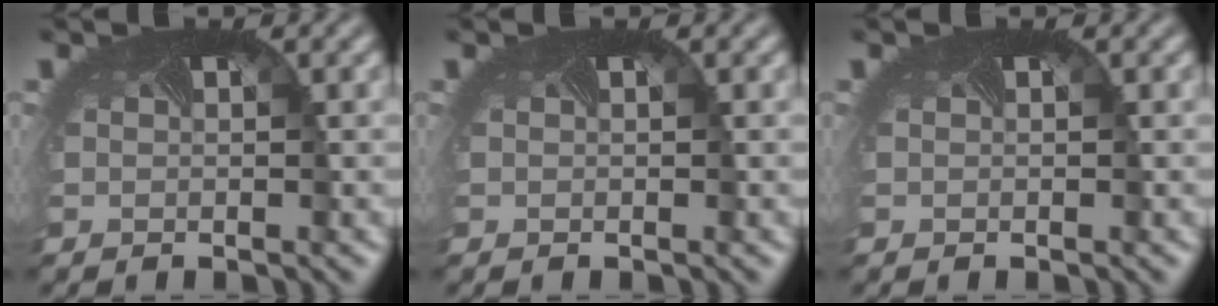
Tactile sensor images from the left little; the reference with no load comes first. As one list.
[{"total": 0.0}, {"total": 0.0}]